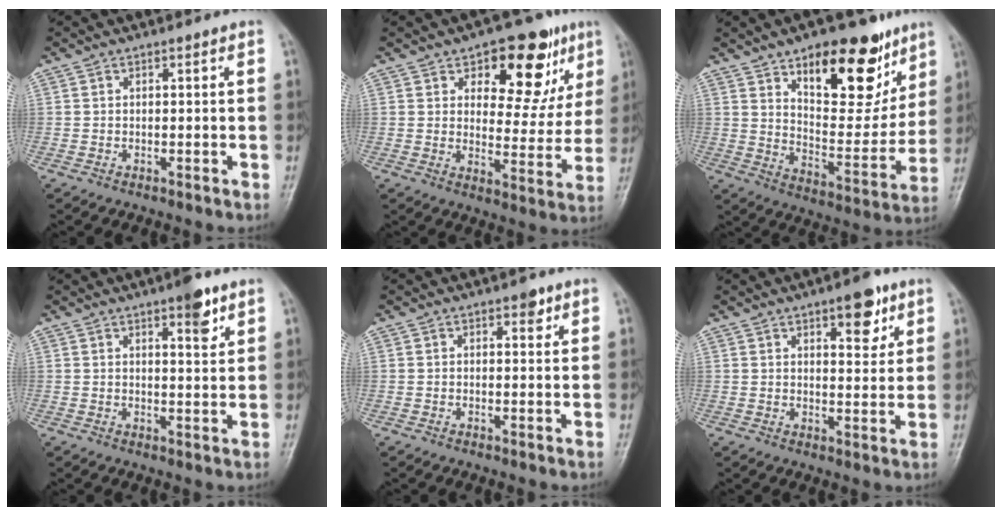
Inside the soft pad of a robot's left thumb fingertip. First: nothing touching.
{"total": 15.0, "force": [7.9, 8.0, 10.0], "torque": [-0.074, -0.030, 0.111]}
{"total": 20.9, "force": [12.0, 9.7, 14.0], "torque": [-0.142, -0.068, 0.189]}
{"total": 5.1, "force": [3.2, 1.4, 3.7], "torque": [-0.042, -0.018, 0.043]}
{"total": 2.1, "force": [1.3, 1.0, 1.2], "torque": [-0.007, -0.004, 0.015]}
{"total": 7.0, "force": [4.2, 2.9, 4.8], "torque": [-0.042, -0.024, 0.056]}